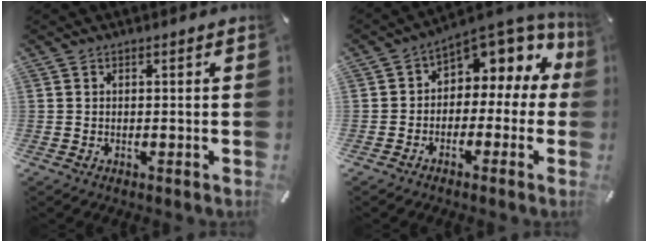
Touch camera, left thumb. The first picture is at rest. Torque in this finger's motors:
{"motor_torque": [0.27, 0.30, 0.59, 0.42, 0.12]}